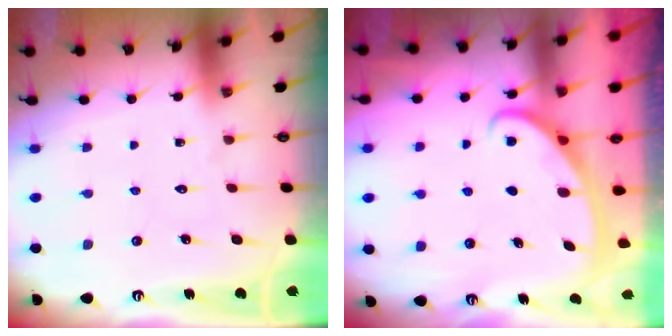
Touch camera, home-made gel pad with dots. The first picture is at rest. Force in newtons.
{"total": 2.8, "press": 2.8, "slide": 0.5}